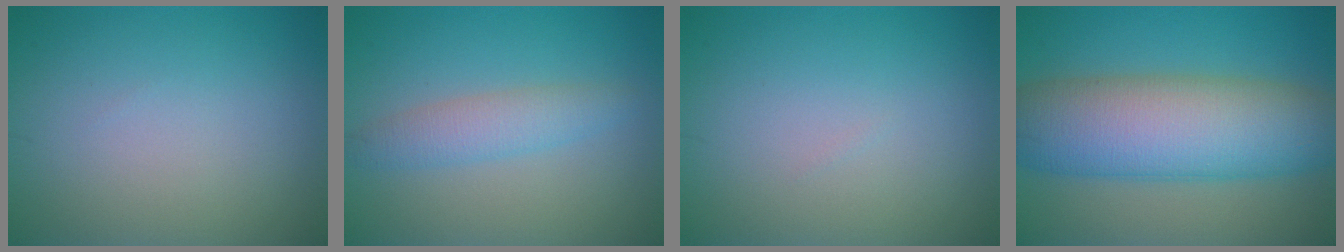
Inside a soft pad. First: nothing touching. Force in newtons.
{"total": 2.7, "press": 2.7, "slide": 0.0}
{"total": 0.0}
{"total": 11.2, "press": 11.2, "slide": 0.2}